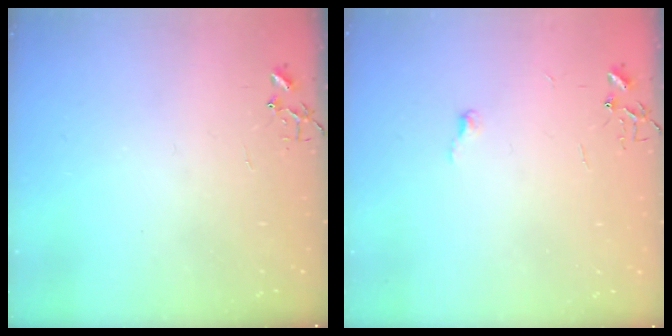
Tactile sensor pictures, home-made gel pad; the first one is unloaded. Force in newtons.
{"total": 3.2, "press": 3.2, "slide": 0.4}